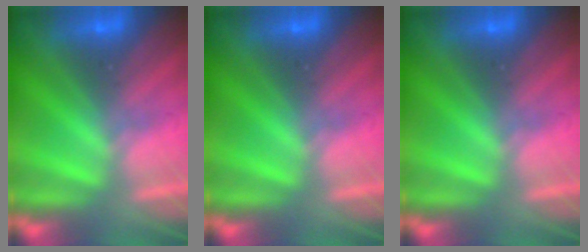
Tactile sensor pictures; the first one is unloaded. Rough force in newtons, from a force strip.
{"total": 0.0}
{"total": 0.0}